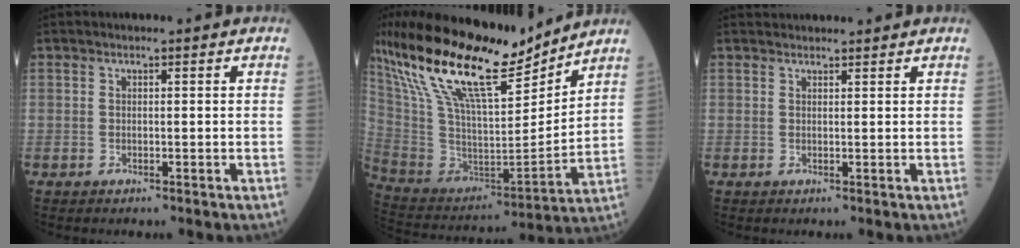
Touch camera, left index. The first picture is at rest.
{"total": 23.6, "force": [17.9, 4.7, 14.7], "torque": [-0.282, 0.003, 0.326]}
{"total": 3.5, "force": [3.4, 0.5, 0.6], "torque": [-0.006, 0.029, 0.048]}